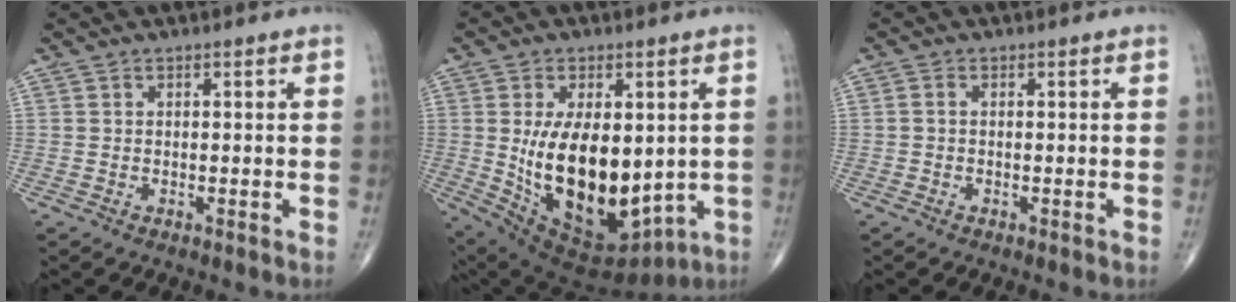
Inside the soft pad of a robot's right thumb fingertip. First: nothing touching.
{"total": 21.2, "force": [-0.4, 11.8, 17.6], "torque": [-0.286, -0.028, 0.030]}
{"total": 0.8, "force": [-0.1, 0.5, 0.6], "torque": [-0.011, 0.000, -0.005]}